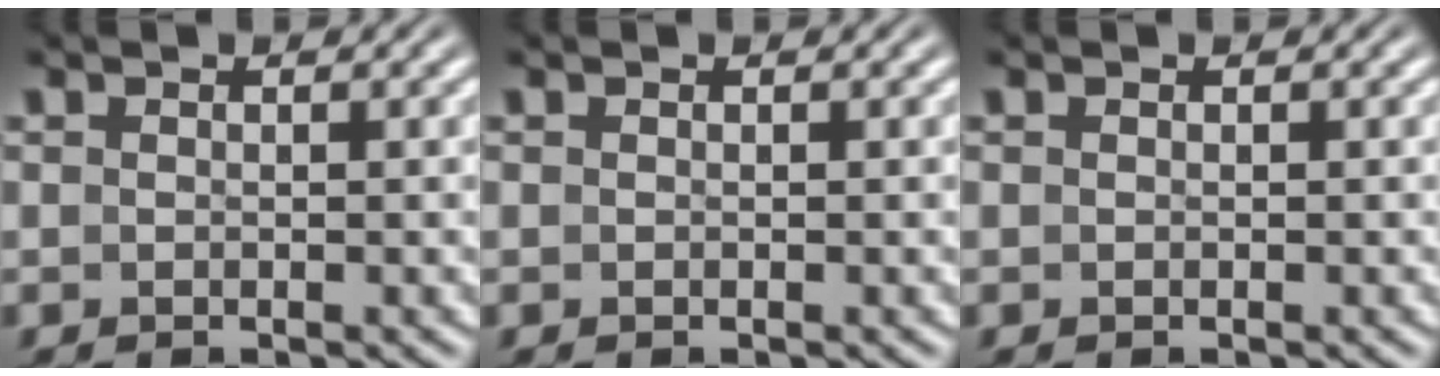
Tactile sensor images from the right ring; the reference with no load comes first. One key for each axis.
{"total": 0.0}
{"total": 0.0}